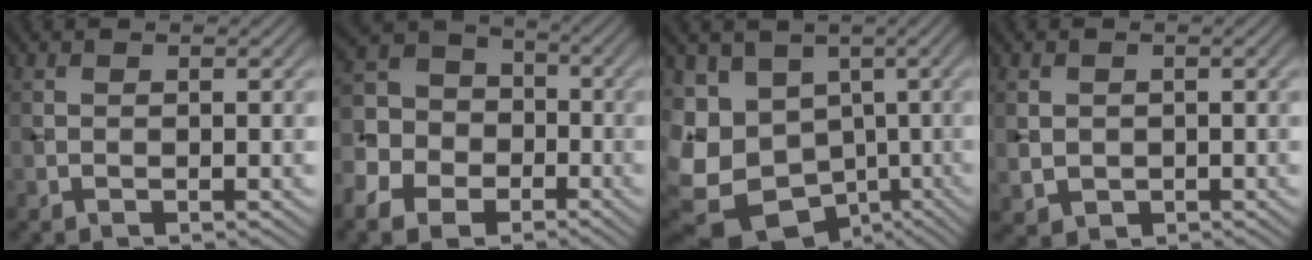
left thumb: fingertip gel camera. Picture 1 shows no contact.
{"total": 11.1, "force": [-5.8, 8.2, 4.8], "torque": [-0.131, -0.034, -0.126]}
{"total": 15.6, "force": [-5.9, 12.5, 7.2], "torque": [-0.221, -0.044, -0.075]}
{"total": 2.2, "force": [0.1, 2.1, 0.7], "torque": [-0.027, -0.009, 0.006]}